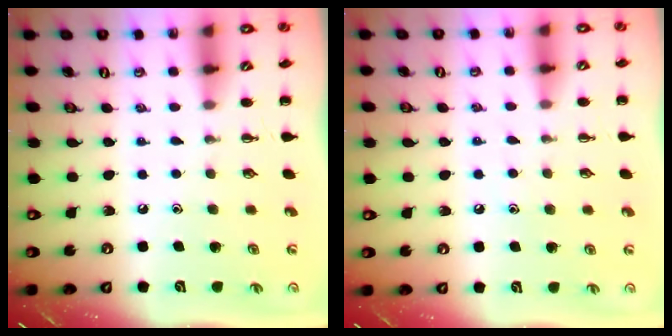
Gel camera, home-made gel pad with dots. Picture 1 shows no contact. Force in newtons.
{"total": 5.5, "press": 5.4, "slide": 1.3}